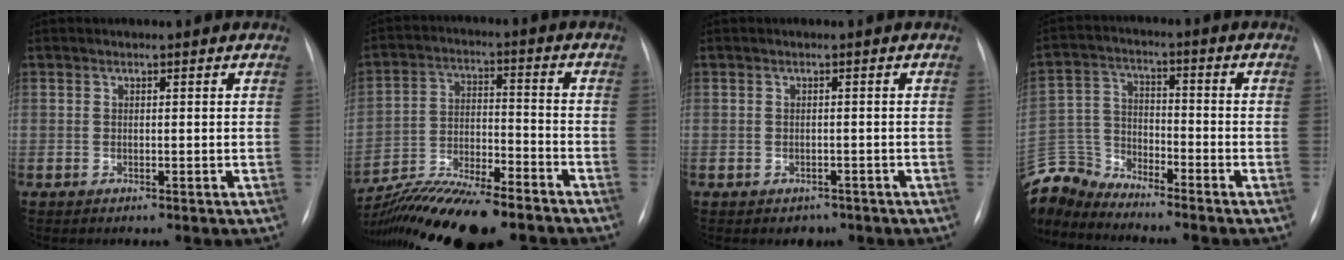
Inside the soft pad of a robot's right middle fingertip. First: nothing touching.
{"total": 16.1, "force": [-13.7, 2.5, 8.2], "torque": [-0.157, -0.003, -0.234]}
{"total": 1.8, "force": [-1.2, 1.3, 0.3], "torque": [-0.006, 0.004, -0.010]}
{"total": 8.7, "force": [-8.7, 0.6, -0.1], "torque": [-0.003, 0.017, -0.176]}